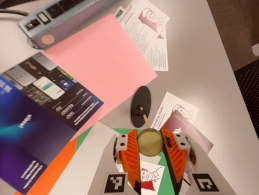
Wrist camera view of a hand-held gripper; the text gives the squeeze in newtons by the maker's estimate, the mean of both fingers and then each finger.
{"total": 10.9, "left": 10.7, "right": 11.1}